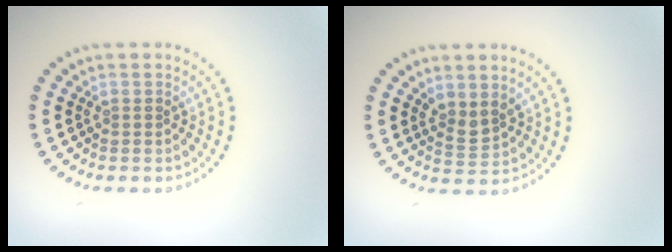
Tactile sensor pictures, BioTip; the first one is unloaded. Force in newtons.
{"total": 1.8, "press": 1.4, "slide": 1.2}